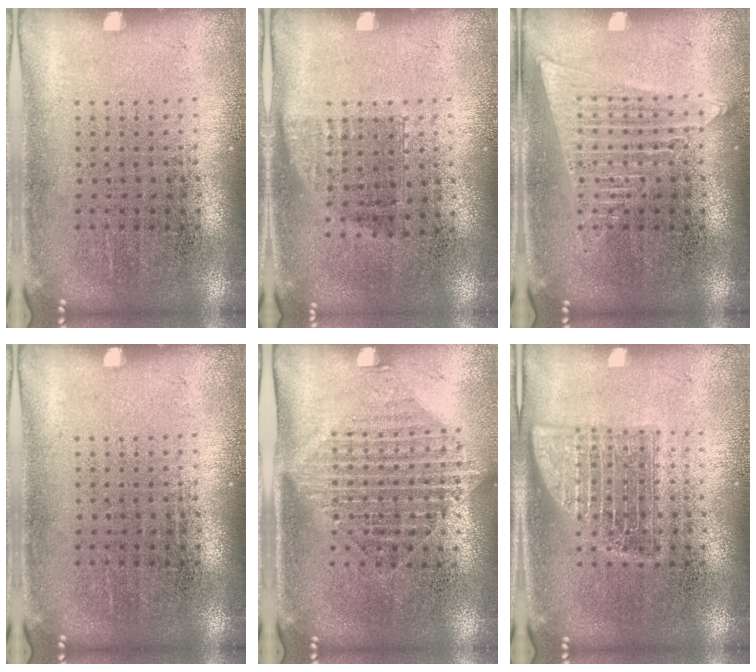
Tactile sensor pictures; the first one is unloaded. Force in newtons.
{"total": 0.7, "press": 0.6, "slide": 0.3}
{"total": 2.2, "press": 2.2, "slide": 0.2}
{"total": 0.0}
{"total": 1.5, "press": 1.2, "slide": 0.9}
{"total": 2.4, "press": 2.4, "slide": 0.4}